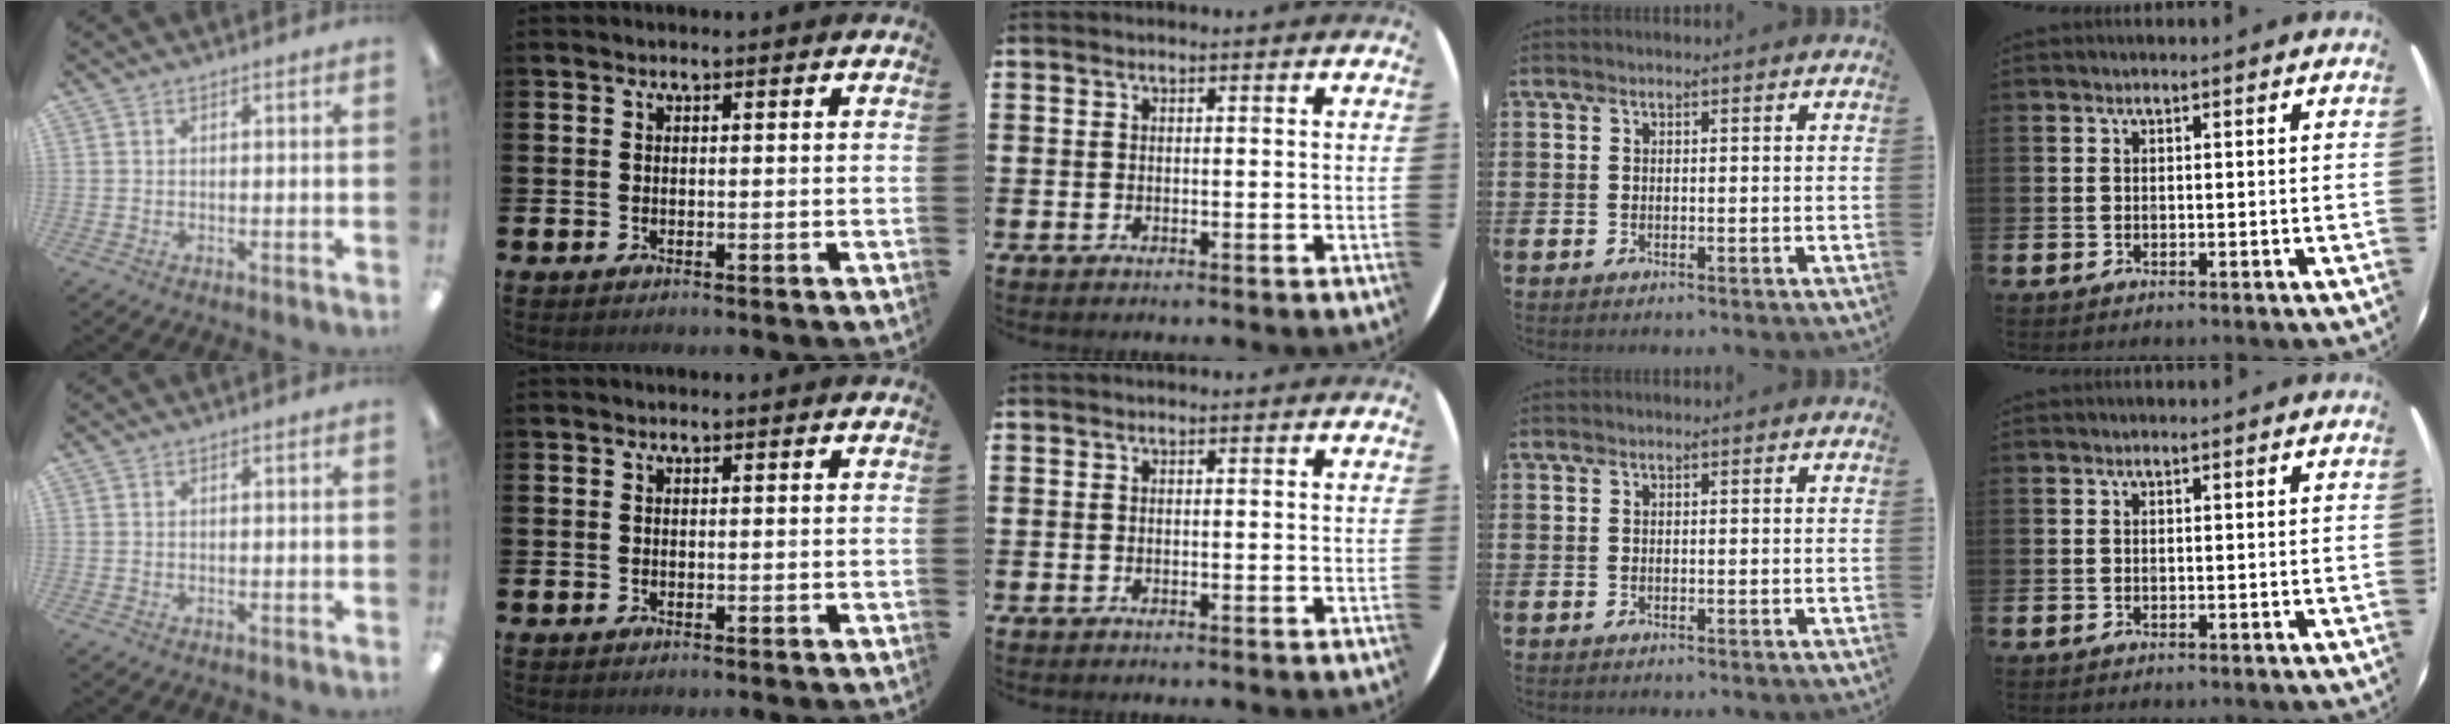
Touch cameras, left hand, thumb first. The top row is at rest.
{}